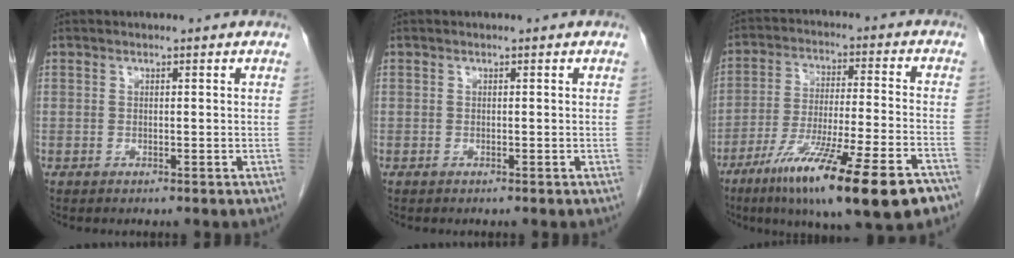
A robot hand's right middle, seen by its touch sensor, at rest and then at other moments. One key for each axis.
{"total": 0.0}
{"total": 21.4, "fx": -13.4, "fy": 1.9, "fz": 16.5, "tx": -0.219, "ty": -0.045, "tz": -0.217}